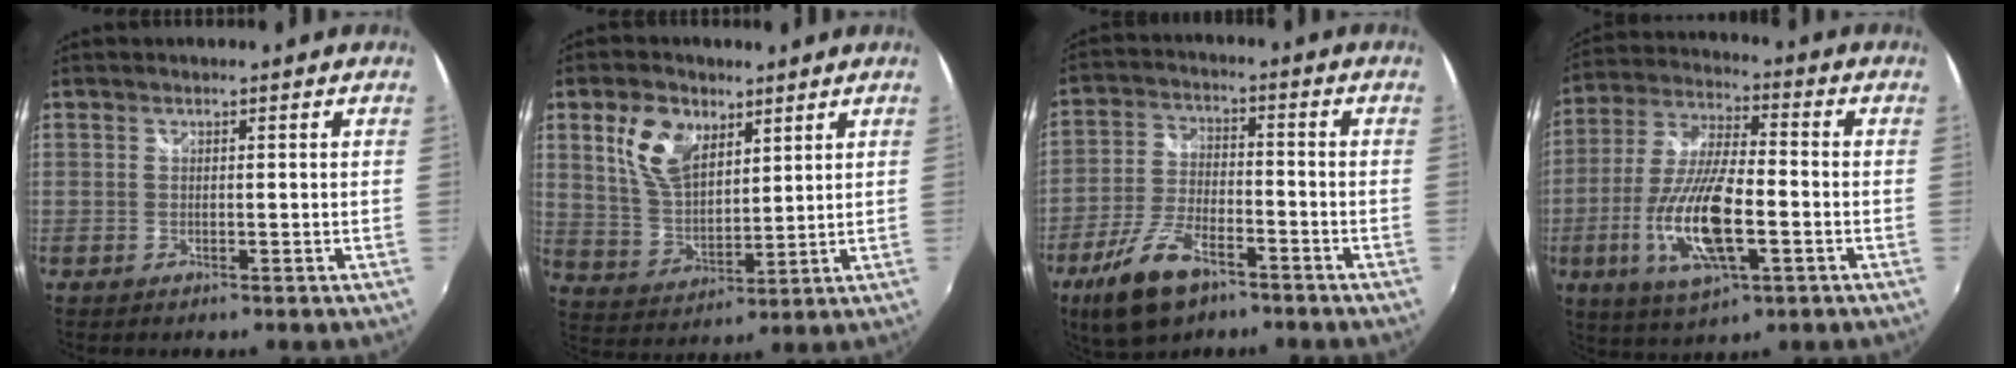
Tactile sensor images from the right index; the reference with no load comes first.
{"total": 10.6, "force": [5.1, 6.2, 6.9], "torque": [-0.139, 0.014, 0.107]}
{"total": 12.1, "force": [-7.6, 5.0, 7.9], "torque": [-0.177, -0.014, -0.141]}
{"total": 16.5, "force": [-4.9, 5.3, 14.8], "torque": [-0.310, -0.014, -0.091]}